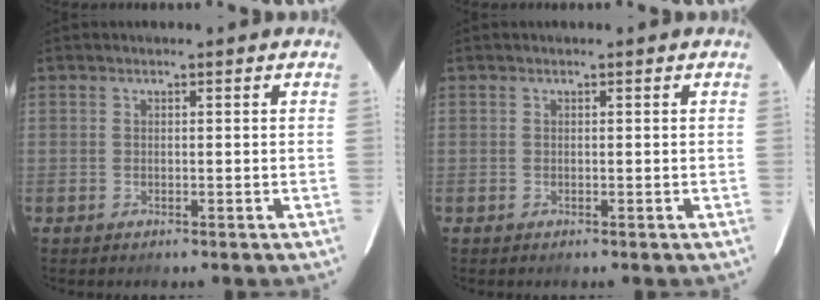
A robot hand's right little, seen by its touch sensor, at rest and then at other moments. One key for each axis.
{"total": 0.0}